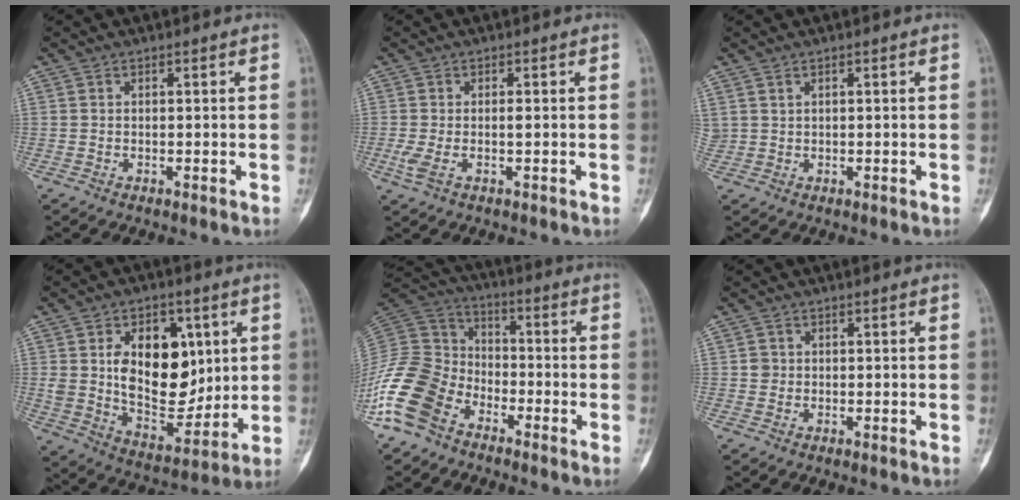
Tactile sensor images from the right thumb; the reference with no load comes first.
{"total": 3.2, "force": [-0.6, 1.2, 3.0], "torque": [-0.078, 0.005, -0.012]}
{"total": 1.2, "force": [1.0, 0.8, 0.2], "torque": [0.003, -0.003, 0.018]}
{"total": 18.8, "force": [4.2, 11.8, 14.0], "torque": [-0.165, -0.023, 0.084]}
{"total": 15.7, "force": [-8.9, 10.7, 7.3], "torque": [-0.142, 0.059, -0.184]}
{"total": 1.4, "force": [0.0, 1.3, 0.3], "torque": [0.001, 0.003, 0.001]}